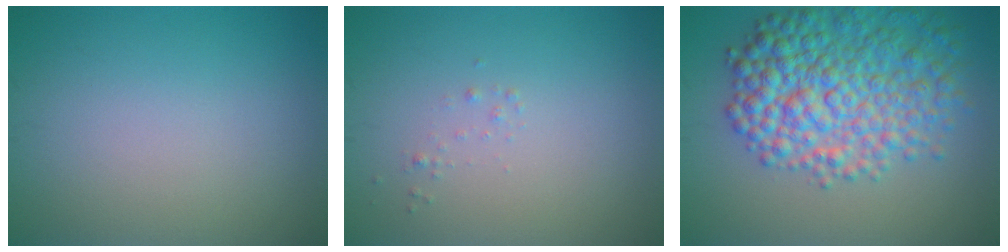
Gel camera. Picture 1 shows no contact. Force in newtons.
{"total": 0.5, "press": 0.5, "slide": 0.0}
{"total": 8.5, "press": 8.5, "slide": 0.2}